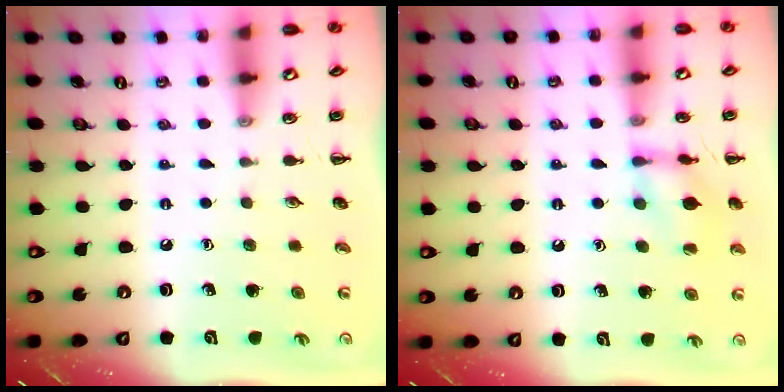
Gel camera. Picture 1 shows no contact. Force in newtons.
{"total": 11.4, "press": 11.4, "slide": 0.4}